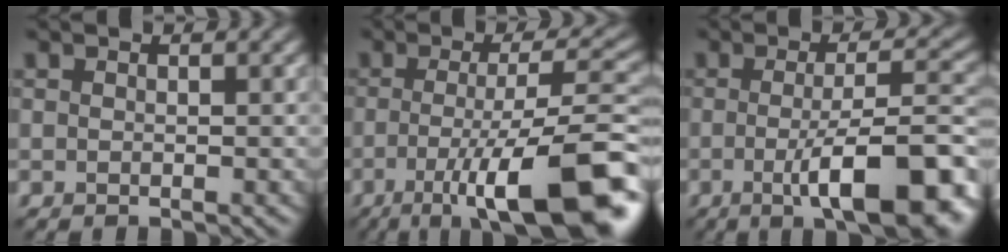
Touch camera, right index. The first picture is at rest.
{"total": 13.6, "force": [-5.0, 3.4, 12.2], "torque": [-0.173, -0.005, -0.077]}
{"total": 11.4, "force": [-3.8, 3.0, 10.3], "torque": [-0.134, -0.004, -0.053]}